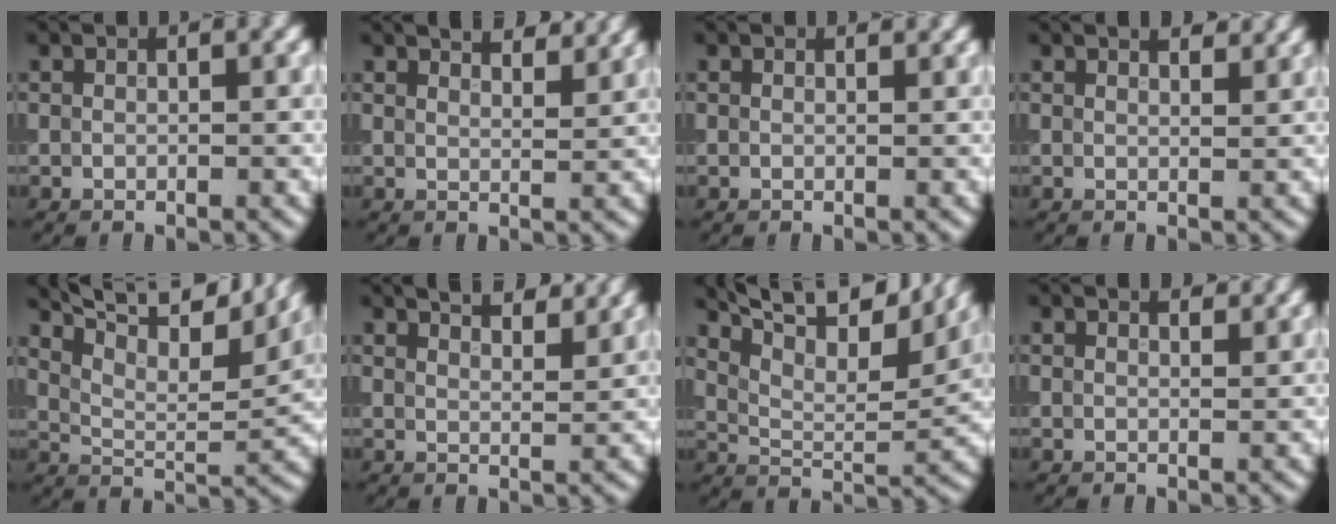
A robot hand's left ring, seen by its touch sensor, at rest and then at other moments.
{"total": 4.6, "force": [3.9, 1.1, 2.1], "torque": [-0.016, 0.018, 0.029]}
{"total": 1.1, "force": [1.0, 0.1, 0.3], "torque": [-0.014, -0.005, 0.008]}
{"total": 2.2, "force": [1.9, 0.4, 1.0], "torque": [-0.015, 0.006, 0.018]}
{"total": 11.6, "force": [8.6, 3.1, 7.1], "torque": [-0.125, 0.018, 0.132]}
{"total": 5.6, "force": [4.6, 1.5, 2.9], "torque": [-0.021, 0.023, 0.034]}
{"total": 11.3, "force": [8.4, 3.1, 6.9], "torque": [-0.126, 0.014, 0.129]}
{"total": 1.7, "force": [1.5, 0.2, 0.8], "torque": [-0.017, 0.000, 0.017]}